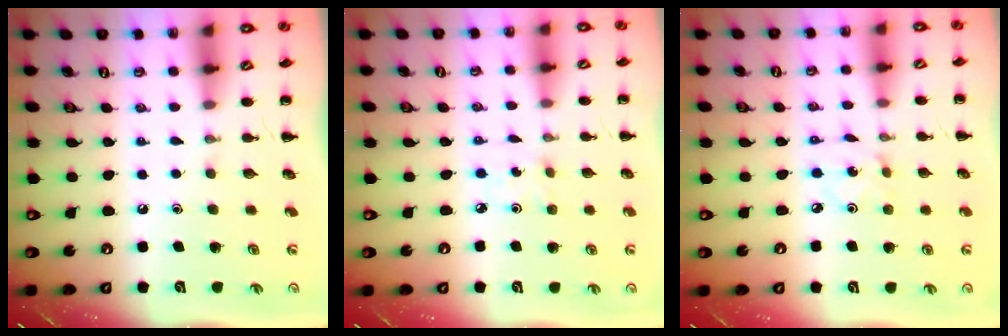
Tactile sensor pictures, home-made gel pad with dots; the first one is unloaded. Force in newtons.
{"total": 1.2, "press": 1.1, "slide": 0.4}
{"total": 0.8, "press": 0.8, "slide": 0.2}